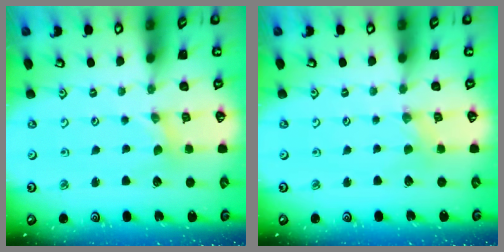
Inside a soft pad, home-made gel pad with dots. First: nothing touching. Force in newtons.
{"total": 1.2, "press": 1.2, "slide": 0.1}